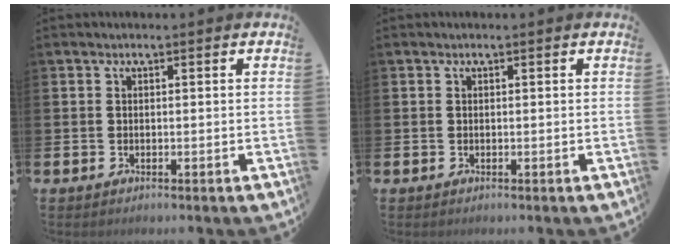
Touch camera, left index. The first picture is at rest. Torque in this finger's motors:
{"motor_torque": [0.12, 0.06, -0.02, 0.01]}